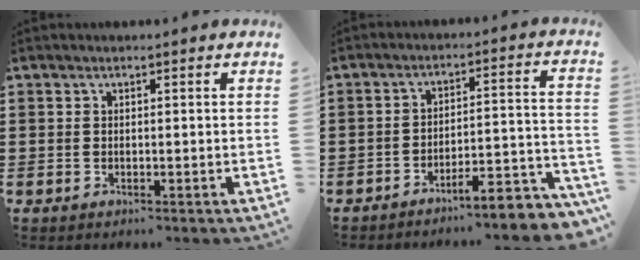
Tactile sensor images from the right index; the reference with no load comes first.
{"total": 5.4, "force": [-4.9, 0.1, 2.2], "torque": [-0.036, -0.015, -0.095]}